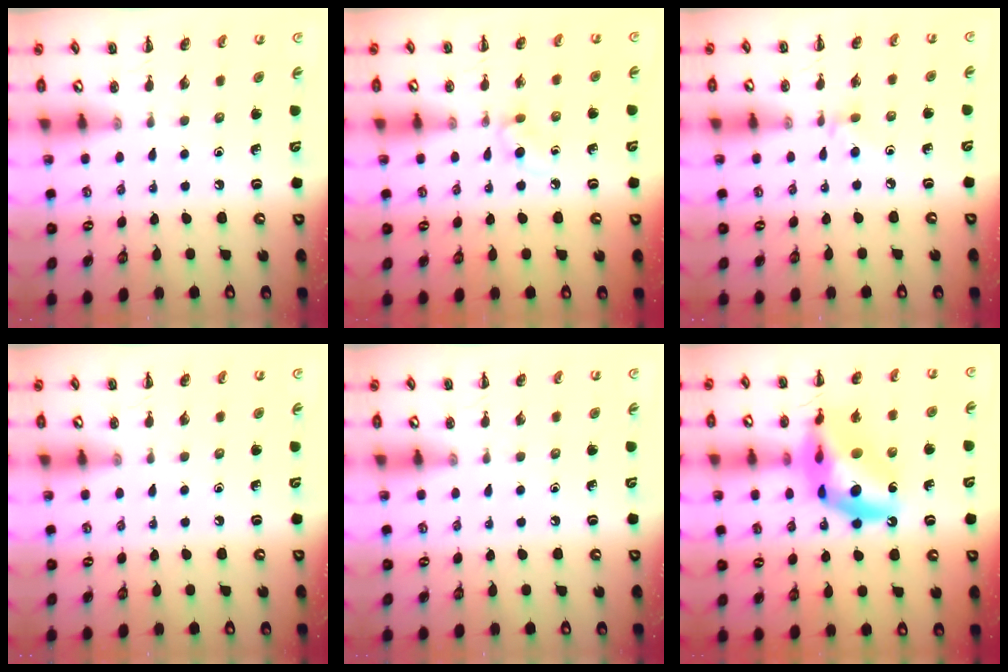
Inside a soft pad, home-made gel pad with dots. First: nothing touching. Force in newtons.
{"total": 2.9, "press": 2.7, "slide": 1.2}
{"total": 3.8, "press": 3.5, "slide": 1.6}
{"total": 0.0}
{"total": 0.0}
{"total": 17.4, "press": 16.8, "slide": 4.3}